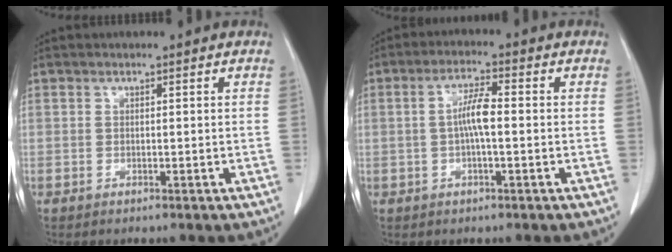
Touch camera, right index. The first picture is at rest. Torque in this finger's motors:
{"motor_torque": [0.18, -0.02, 0.14, 0.04]}